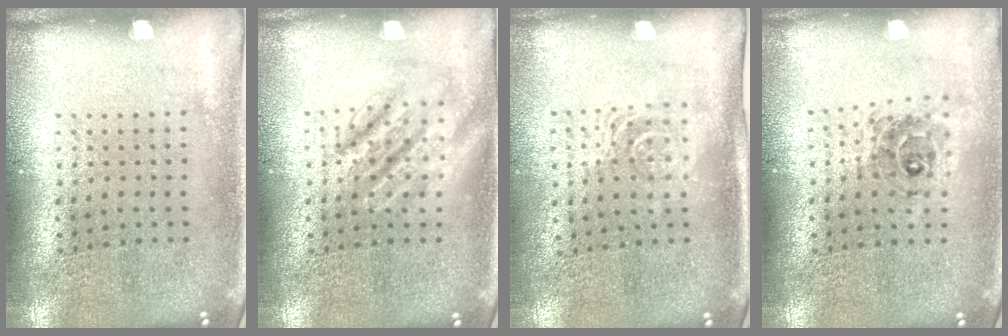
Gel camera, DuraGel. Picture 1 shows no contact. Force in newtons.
{"total": 2.8, "press": 2.8, "slide": 0.3}
{"total": 1.6, "press": 1.3, "slide": 0.9}
{"total": 0.8, "press": 0.8, "slide": 0.0}